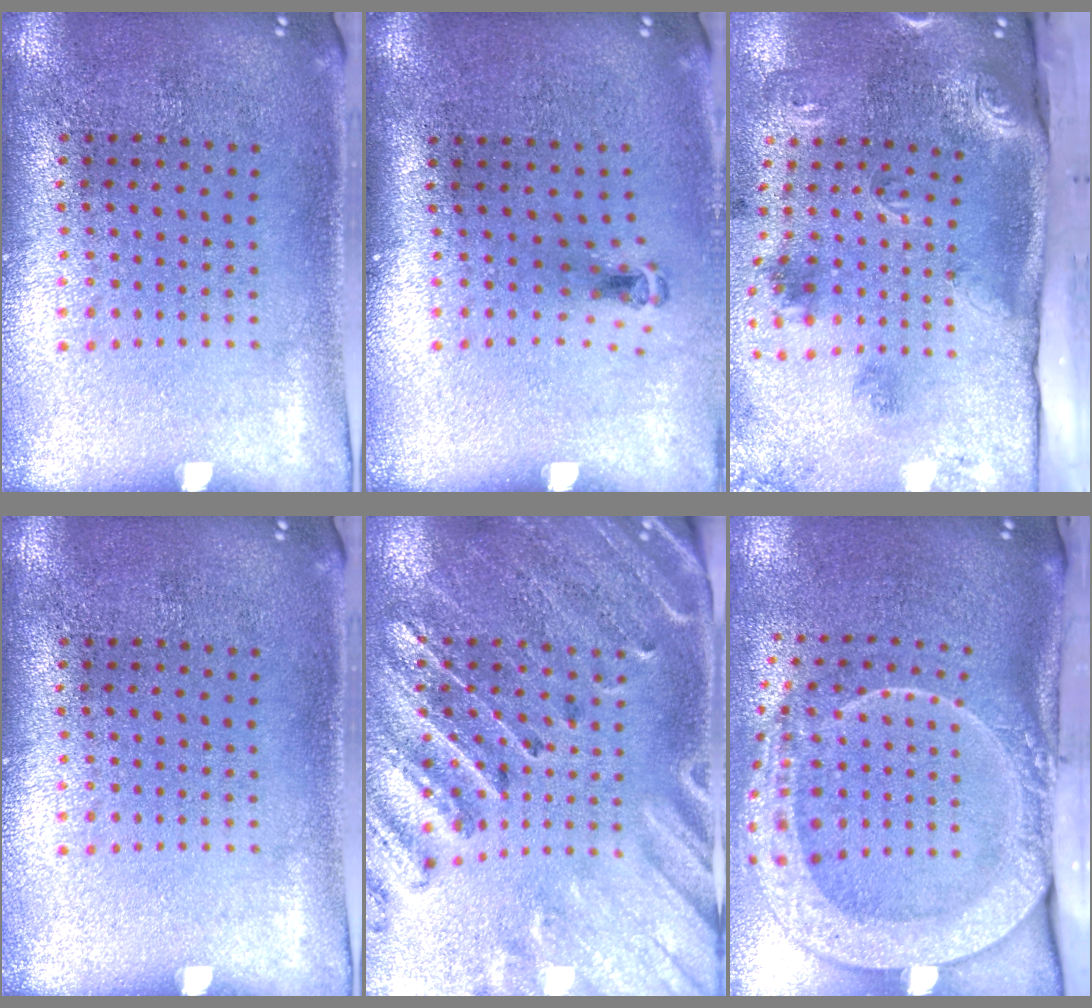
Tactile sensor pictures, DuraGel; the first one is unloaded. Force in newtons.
{"total": 0.6, "press": 0.3, "slide": 0.5}
{"total": 3.4, "press": 2.1, "slide": 2.6}
{"total": 0.0}
{"total": 2.7, "press": 2.6, "slide": 0.8}
{"total": 2.8, "press": 2.1, "slide": 1.9}